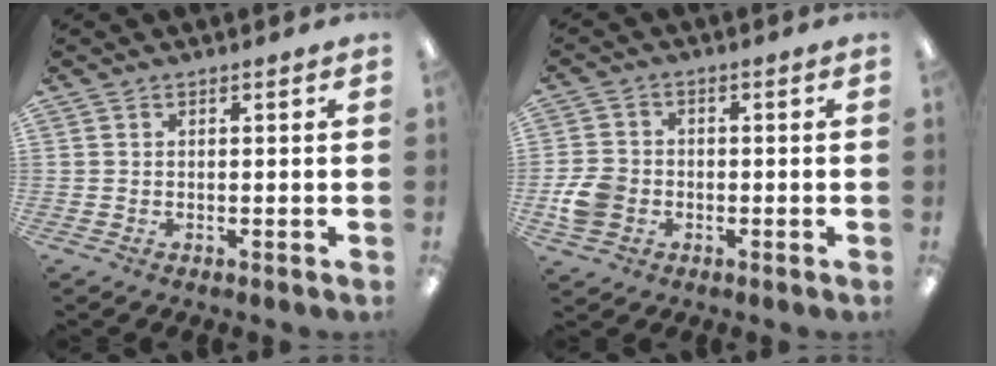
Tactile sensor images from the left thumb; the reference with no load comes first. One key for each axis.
{"total": 7.0, "fx": -1.9, "fy": 5.7, "fz": 3.5, "tx": -0.069, "ty": 0.012, "tz": -0.034}